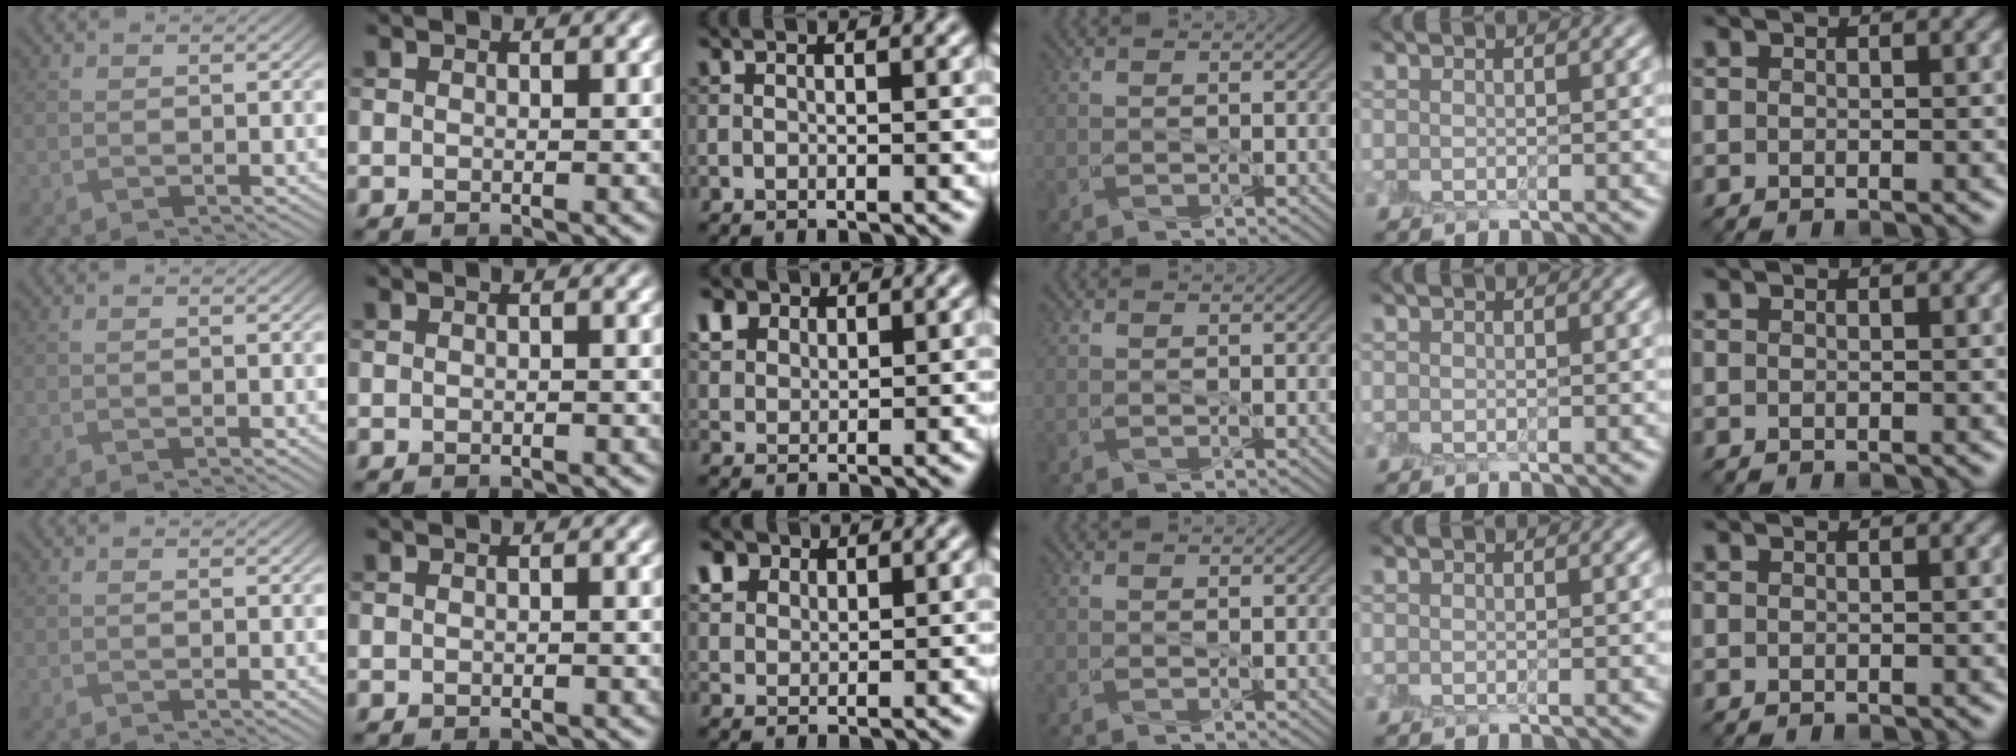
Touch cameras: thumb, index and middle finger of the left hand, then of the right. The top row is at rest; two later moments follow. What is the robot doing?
{"motion": "peel", "object": "lint roller sheet"}